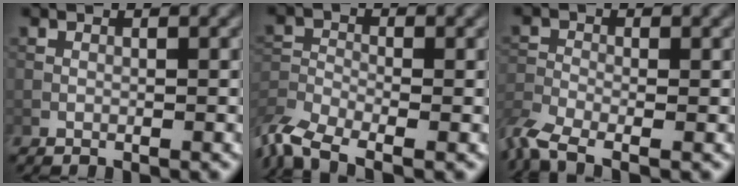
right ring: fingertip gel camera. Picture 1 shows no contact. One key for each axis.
{"total": 5.9, "fx": -4.7, "fy": 1.9, "fz": 3.1, "tx": -0.066, "ty": -0.013, "tz": -0.103}
{"total": 4.6, "fx": -3.4, "fy": 1.5, "fz": 2.7, "tx": -0.063, "ty": -0.012, "tz": -0.083}